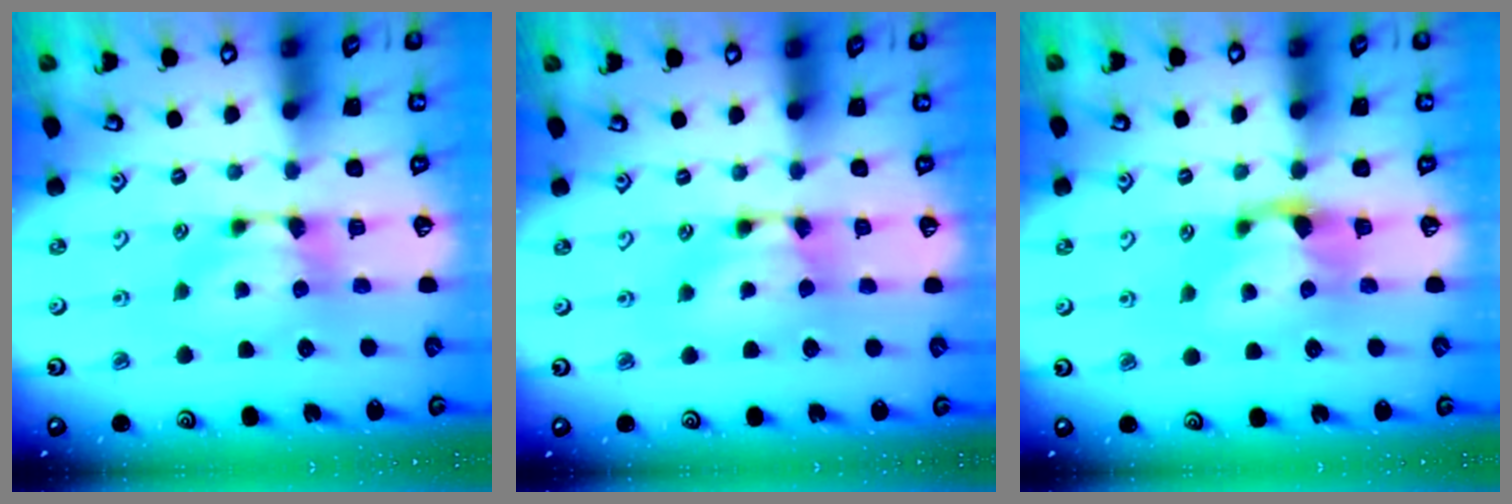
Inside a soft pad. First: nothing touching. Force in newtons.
{"total": 1.5, "press": 1.5, "slide": 0.1}
{"total": 0.9, "press": 0.5, "slide": 0.8}